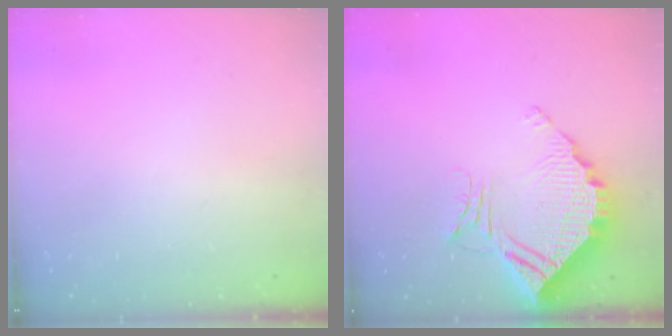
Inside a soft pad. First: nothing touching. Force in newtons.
{"total": 13.4, "press": 13.3, "slide": 1.2}